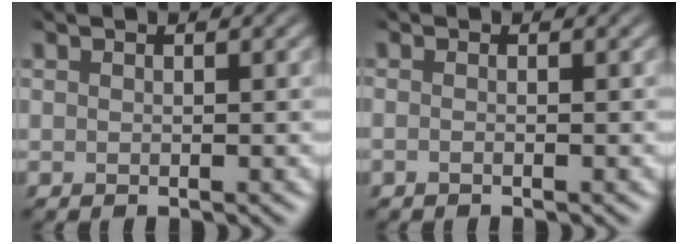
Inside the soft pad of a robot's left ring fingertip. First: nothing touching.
{"total": 0.9, "force": [-0.2, 0.4, 0.8], "torque": [-0.005, -0.007, -0.015]}